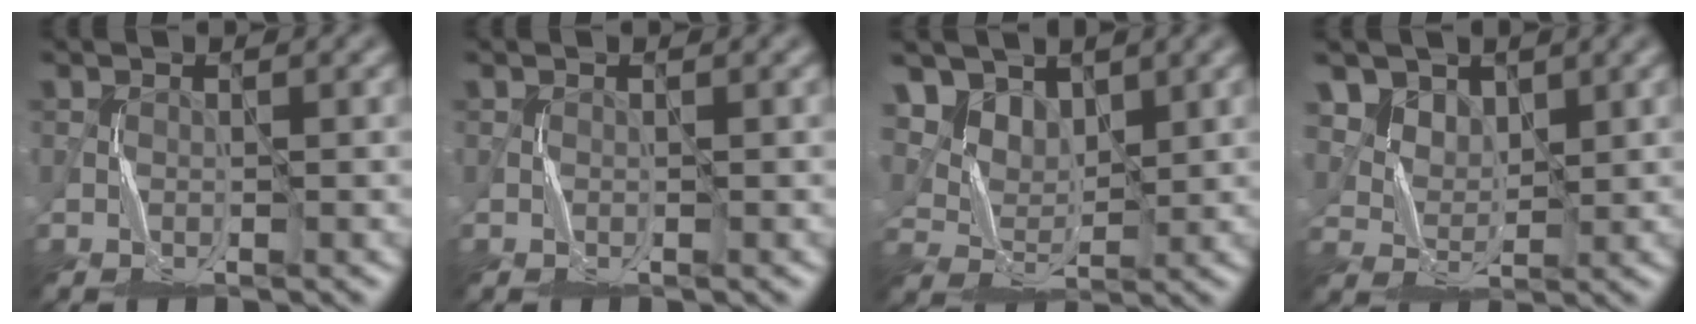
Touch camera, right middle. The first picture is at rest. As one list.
[{"total": 0.0}, {"total": 7.0, "force": [4.7, 4.2, 3.0], "torque": [-0.086, -0.015, 0.103]}, {"total": 6.0, "force": [4.1, 3.8, 2.2], "torque": [-0.074, -0.018, 0.094]}]